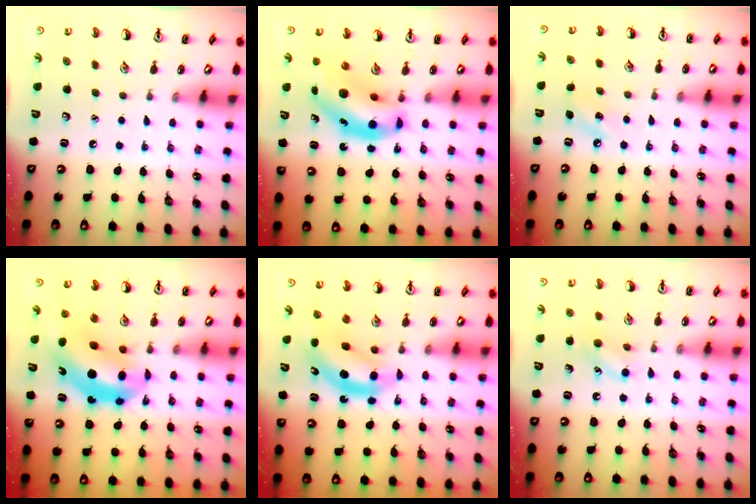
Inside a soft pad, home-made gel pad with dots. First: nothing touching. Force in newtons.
{"total": 10.5, "press": 10.0, "slide": 3.0}
{"total": 5.4, "press": 5.1, "slide": 1.7}
{"total": 10.4, "press": 10.0, "slide": 3.0}
{"total": 5.8, "press": 5.7, "slide": 1.1}
{"total": 8.0, "press": 7.8, "slide": 1.8}